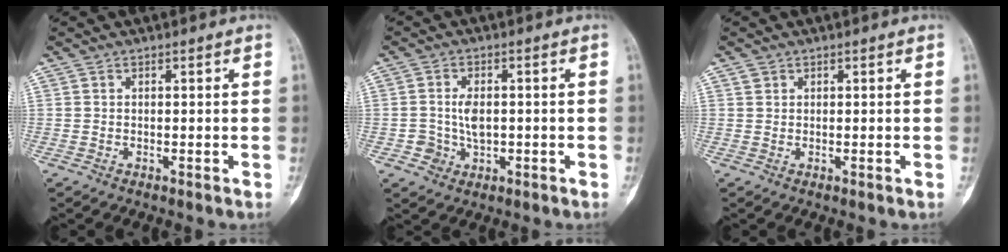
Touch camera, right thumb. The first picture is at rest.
{"total": 4.4, "force": [-0.5, 3.2, 2.9], "torque": [-0.033, 0.003, -0.004]}
{"total": 0.9, "force": [0.5, 0.7, 0.2], "torque": [0.006, 0.000, 0.008]}